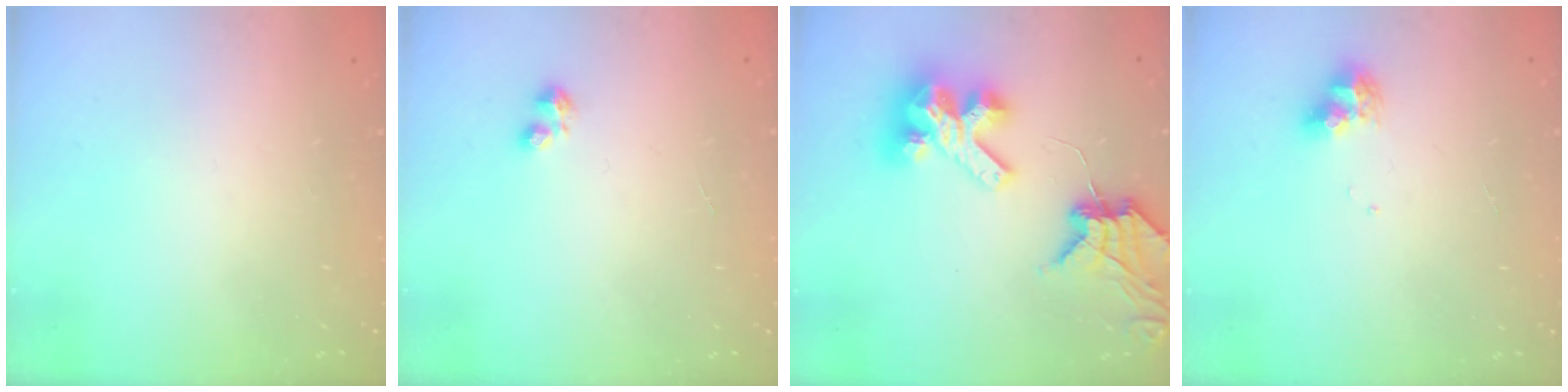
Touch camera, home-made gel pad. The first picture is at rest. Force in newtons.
{"total": 2.2, "press": 2.2, "slide": 0.4}
{"total": 11.8, "press": 11.7, "slide": 1.3}
{"total": 8.8, "press": 8.7, "slide": 0.9}